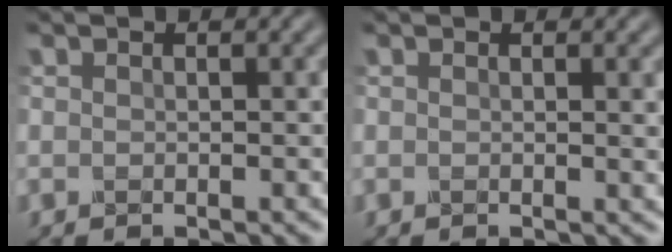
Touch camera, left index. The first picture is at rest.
{"total": 1.2, "force": [0.1, 0.4, 1.1], "torque": [-0.019, -0.006, 0.001]}